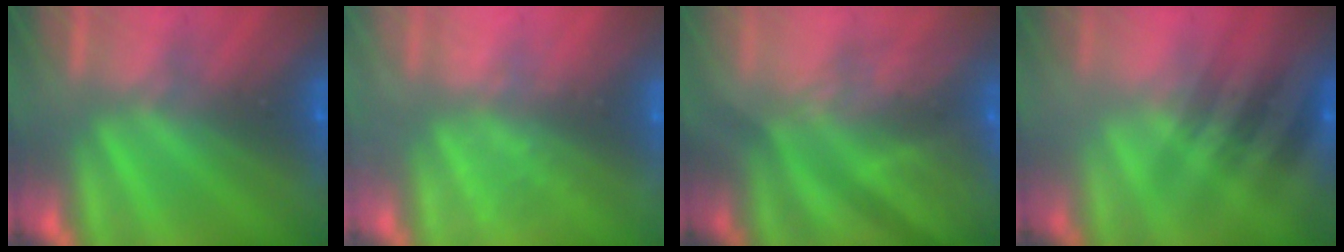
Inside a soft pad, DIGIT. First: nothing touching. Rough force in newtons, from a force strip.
{"total": 2.4}
{"total": 7.0}
{"total": 2.3}